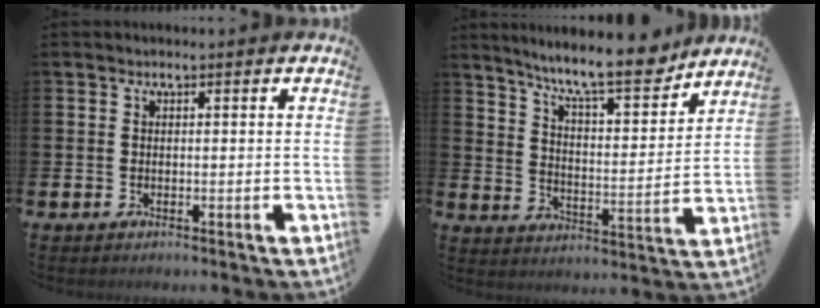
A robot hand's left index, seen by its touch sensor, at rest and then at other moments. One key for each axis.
{"total": 11.1, "fx": 9.8, "fy": 1.5, "fz": 5.0, "tx": -0.107, "ty": -0.059, "tz": 0.165}